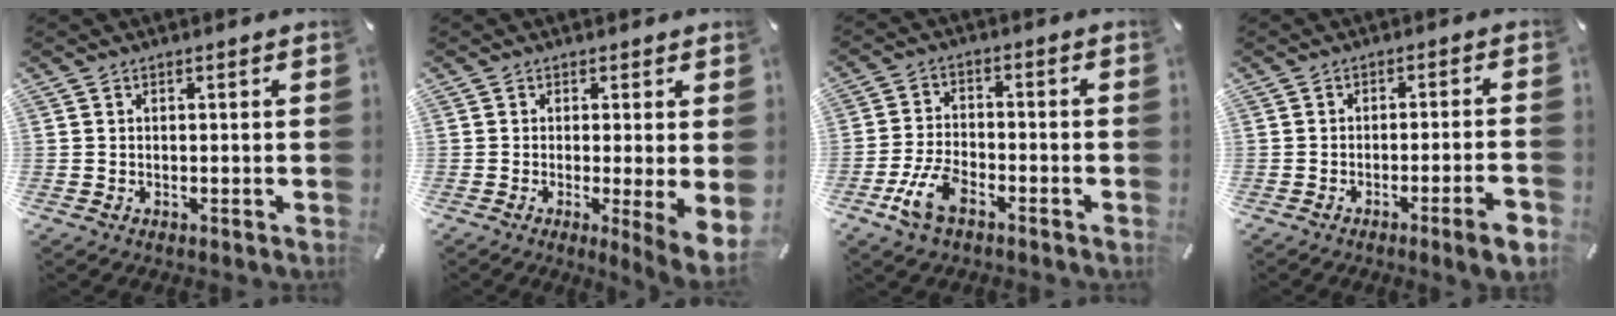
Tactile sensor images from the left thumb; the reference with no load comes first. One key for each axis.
{"total": 5.2, "fx": -0.4, "fy": 0.4, "fz": 5.2, "tx": -0.068, "ty": -0.022, "tz": 0.001}
{"total": 8.3, "fx": -4.3, "fy": 4.3, "fz": 5.7, "tx": -0.131, "ty": 0.009, "tz": -0.084}
{"total": 6.8, "fx": -3.5, "fy": 0.4, "fz": 5.8, "tx": -0.088, "ty": 0.000, "tz": -0.059}